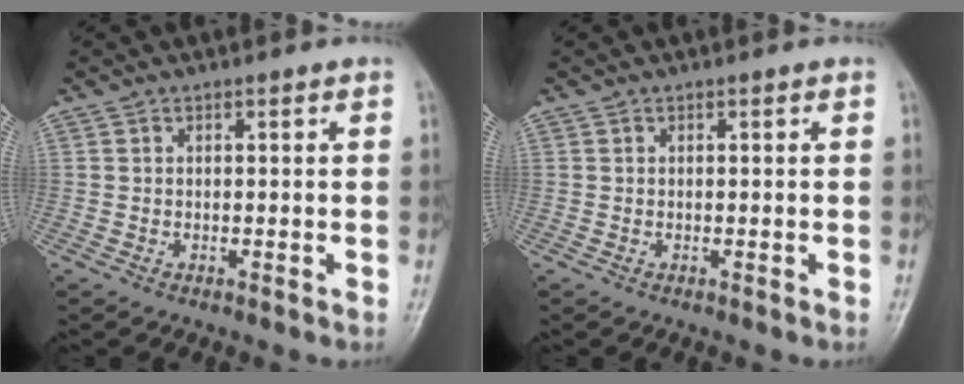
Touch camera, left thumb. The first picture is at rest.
{"total": 0.0}